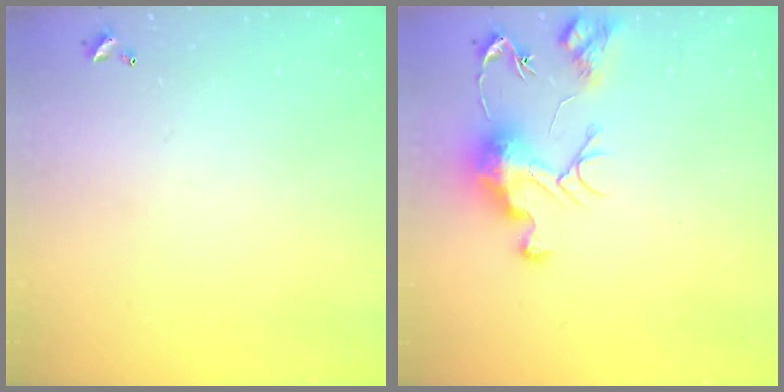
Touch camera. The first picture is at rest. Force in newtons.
{"total": 9.4, "press": 9.4, "slide": 0.7}